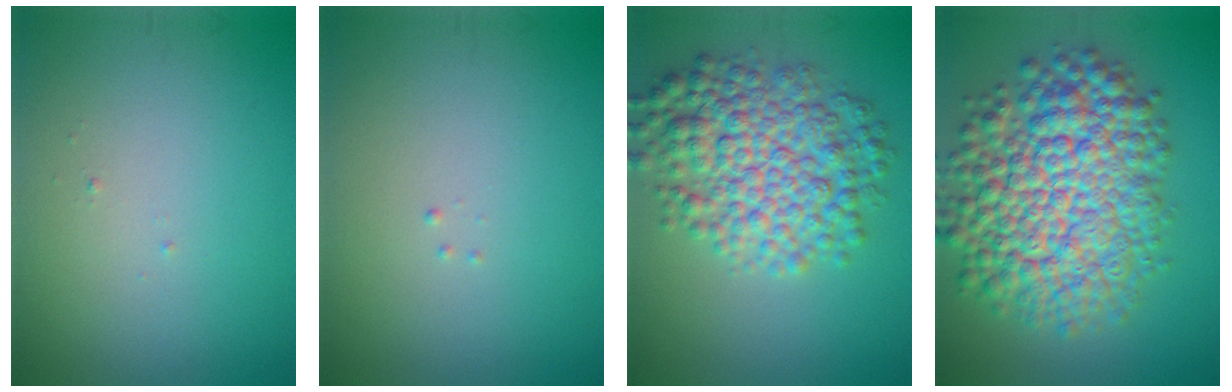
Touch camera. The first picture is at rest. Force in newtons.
{"total": 0.0}
{"total": 7.7, "press": 7.7, "slide": 0.1}
{"total": 12.2, "press": 12.2, "slide": 0.4}